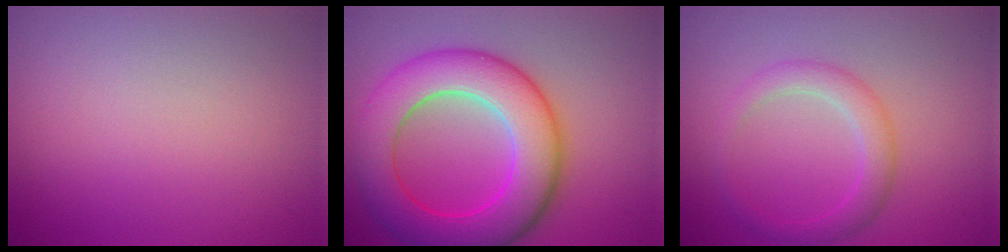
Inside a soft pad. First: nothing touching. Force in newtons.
{"total": 9.7, "press": 9.7, "slide": 0.3}
{"total": 2.7, "press": 2.7, "slide": 0.1}